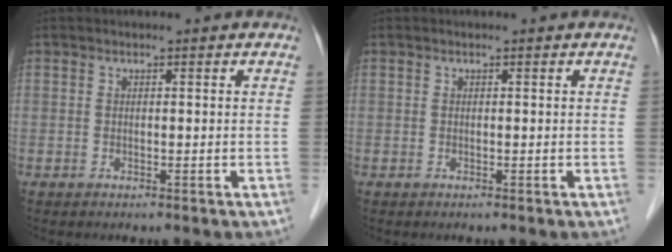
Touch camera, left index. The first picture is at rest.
{"total": 0.0}